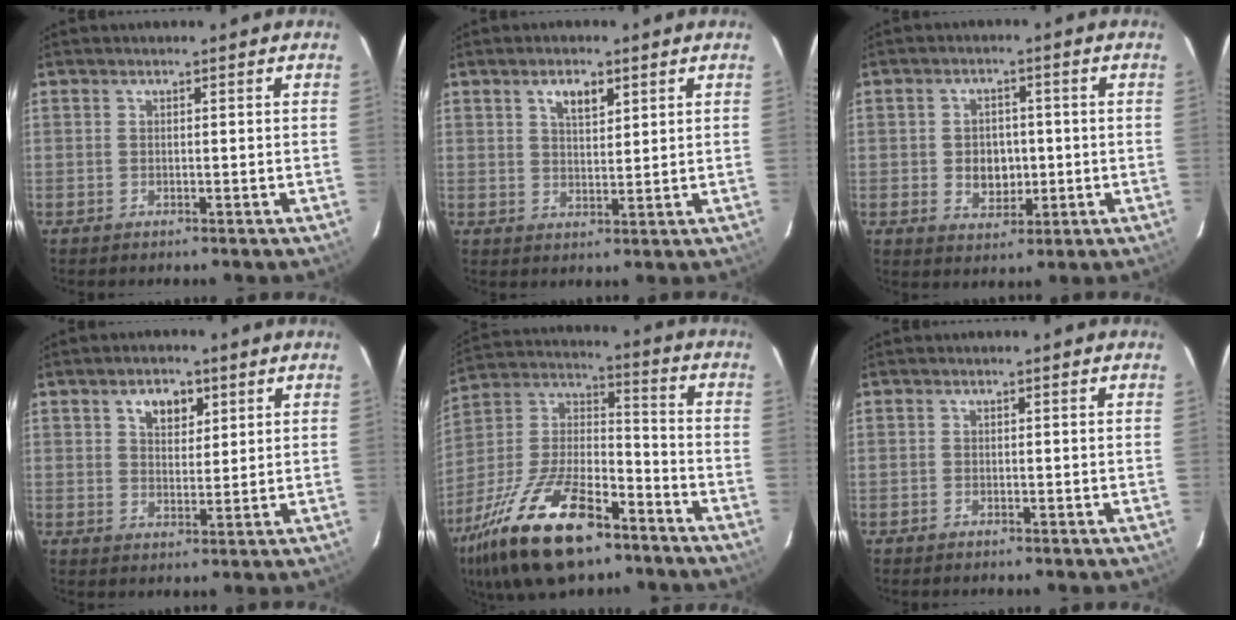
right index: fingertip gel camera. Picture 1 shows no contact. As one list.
[{"total": 4.2, "force": [2.3, 1.9, 3.0], "torque": [-0.051, 0.006, 0.042]}, {"total": 5.7, "force": [-0.5, 4.6, 3.3], "torque": [-0.063, 0.004, 0.000]}, {"total": 5.1, "force": [2.6, 3.1, 3.1], "torque": [-0.045, 0.006, 0.046]}, {"total": 24.6, "force": [-15.1, 10.2, 16.5], "torque": [-0.338, -0.015, -0.263]}, {"total": 0.0}]